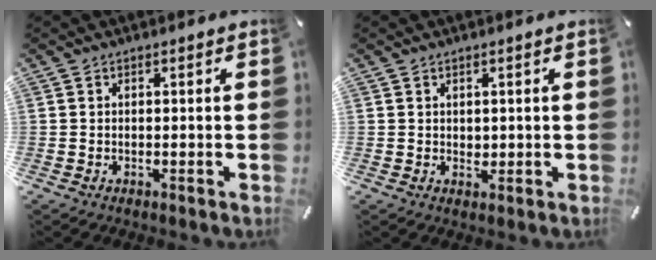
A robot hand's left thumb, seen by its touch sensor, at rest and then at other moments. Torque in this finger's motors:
{"motor_torque": [0.12, 0.12, -0.02, -0.06, 0.03]}